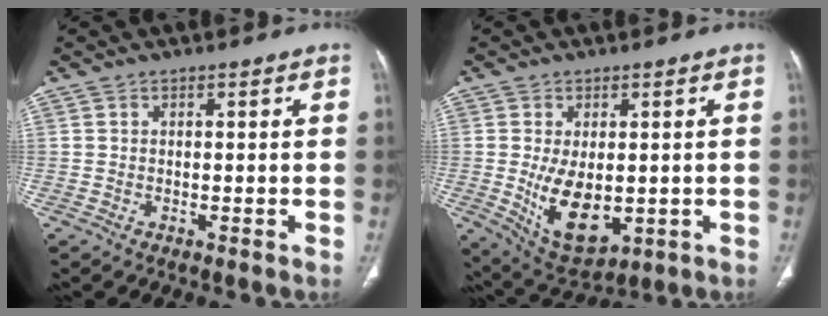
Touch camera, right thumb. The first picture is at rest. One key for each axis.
{"total": 11.3, "fx": -1.1, "fy": 6.5, "fz": 9.1, "tx": -0.140, "ty": -0.016, "tz": 0.007}